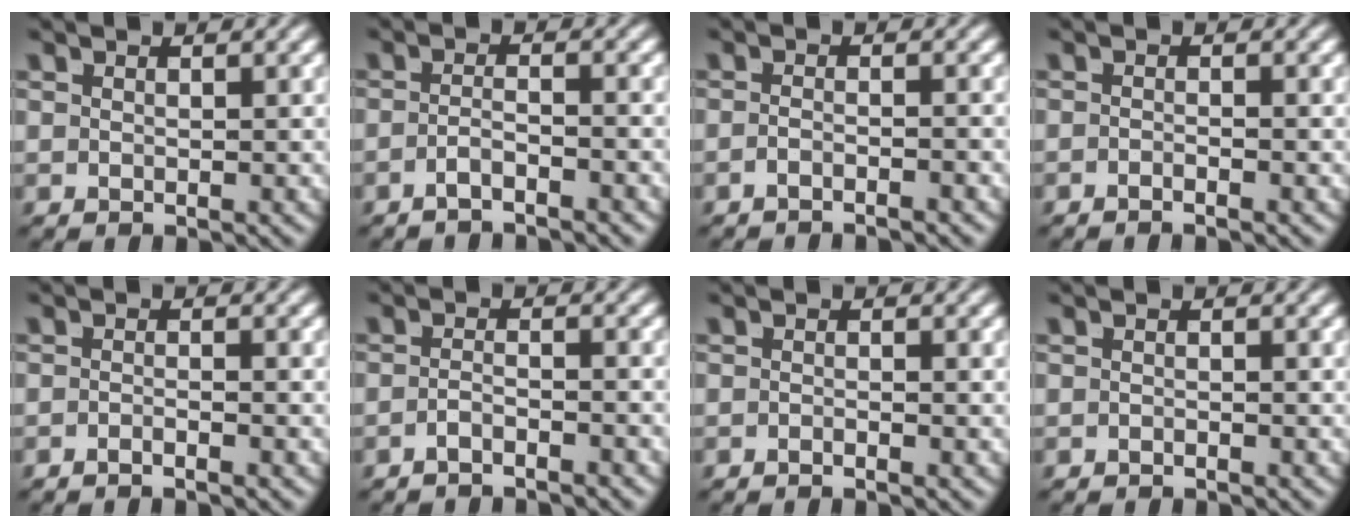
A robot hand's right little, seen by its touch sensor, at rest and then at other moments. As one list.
[{"total": 2.6, "force": [-2.4, -0.3, 0.9], "torque": [-0.013, -0.010, -0.037]}, {"total": 2.0, "force": [-1.9, -0.6, 0.3], "torque": [-0.002, -0.003, -0.033]}, {"total": 1.4, "force": [-1.2, -0.5, 0.1], "torque": [0.004, -0.002, -0.023]}, {"total": 1.6, "force": [-1.5, -0.5, 0.2], "torque": [0.002, -0.002, -0.029]}, {"total": 2.5, "force": [-2.4, -0.4, 0.5], "torque": [-0.009, -0.010, -0.037]}, {"total": 1.1, "force": [-1.0, -0.5, 0.1], "torque": [0.004, -0.002, -0.018]}, {"total": 1.1, "force": [-0.9, -0.5, -0.2], "torque": [0.005, -0.006, -0.012]}]